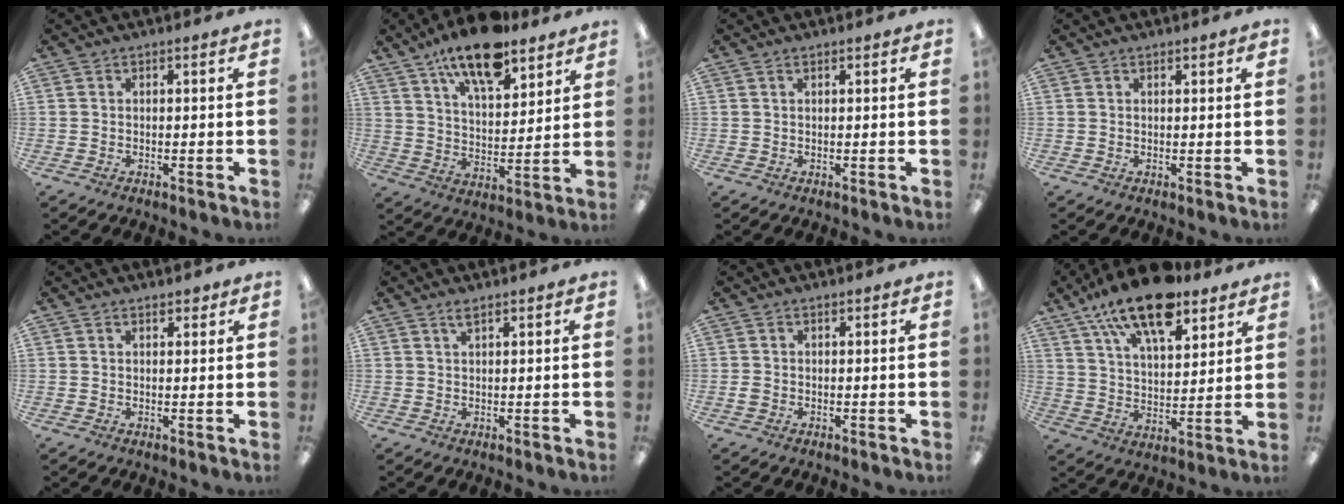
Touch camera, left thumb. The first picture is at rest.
{"total": 15.3, "force": [11.4, 5.6, 8.5], "torque": [-0.144, -0.056, 0.196]}
{"total": 0.7, "force": [0.5, 0.3, 0.3], "torque": [-0.008, 0.002, 0.009]}
{"total": 0.9, "force": [0.7, 0.3, 0.5], "torque": [-0.003, -0.003, 0.011]}
{"total": 1.9, "force": [1.5, 1.0, 0.7], "torque": [-0.008, -0.002, 0.025]}
{"total": 1.9, "force": [1.4, 0.4, 1.1], "torque": [-0.017, -0.002, 0.024]}
{"total": 1.2, "force": [0.0, 1.0, 0.7], "torque": [-0.012, 0.004, -0.001]}
{"total": 17.2, "force": [12.1, 7.0, 10.1], "torque": [-0.173, -0.057, 0.209]}